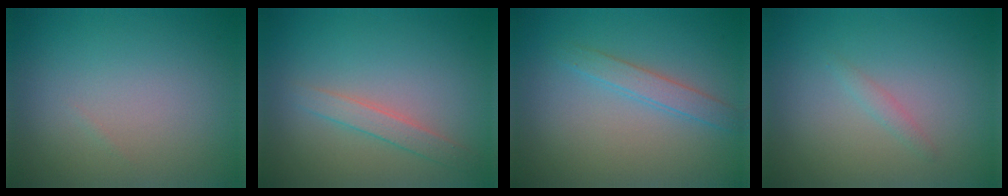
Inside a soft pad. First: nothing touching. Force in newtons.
{"total": 1.8, "press": 1.8, "slide": 0.1}
{"total": 1.9, "press": 1.9, "slide": 0.2}
{"total": 0.8, "press": 0.8, "slide": 0.1}